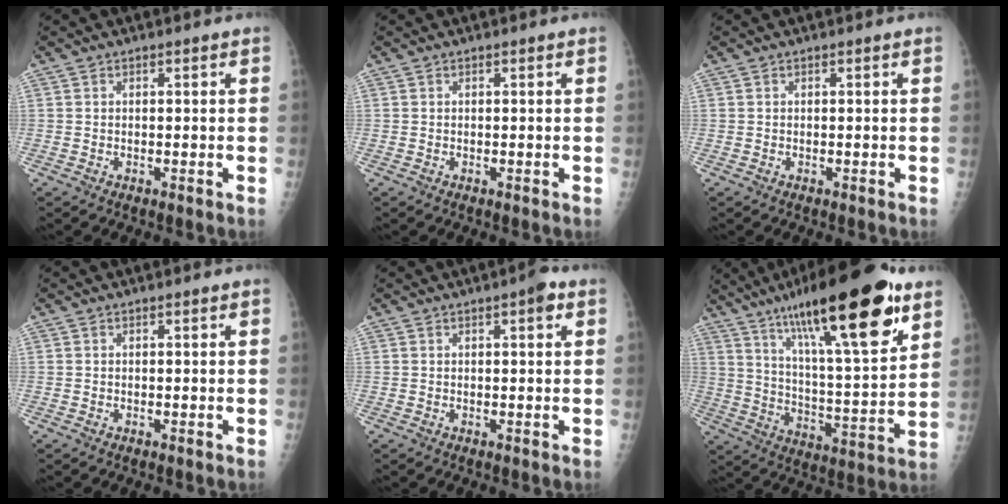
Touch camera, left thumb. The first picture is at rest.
{"total": 0.0}
{"total": 0.0}
{"total": 0.0}
{"total": 2.7, "force": [1.2, 0.6, 2.3], "torque": [-0.030, 0.001, 0.012]}
{"total": 27.3, "force": [15.8, 6.2, 21.3], "torque": [-0.329, -0.046, 0.257]}